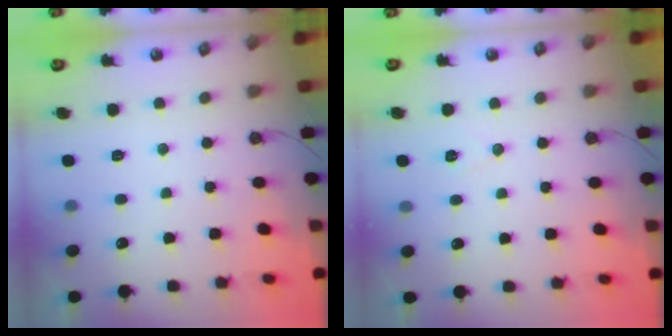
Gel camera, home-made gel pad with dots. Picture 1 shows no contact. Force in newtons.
{"total": 5.2, "press": 2.8, "slide": 4.4}